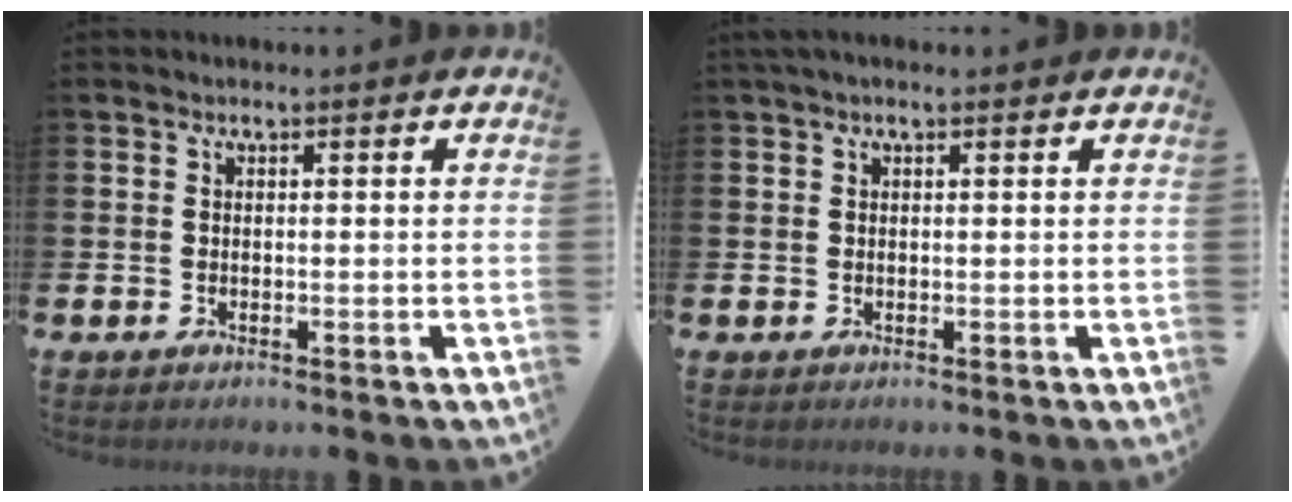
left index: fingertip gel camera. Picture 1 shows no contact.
{"total": 0.9, "force": [0.6, 0.2, 0.7], "torque": [-0.012, 0.002, 0.009]}